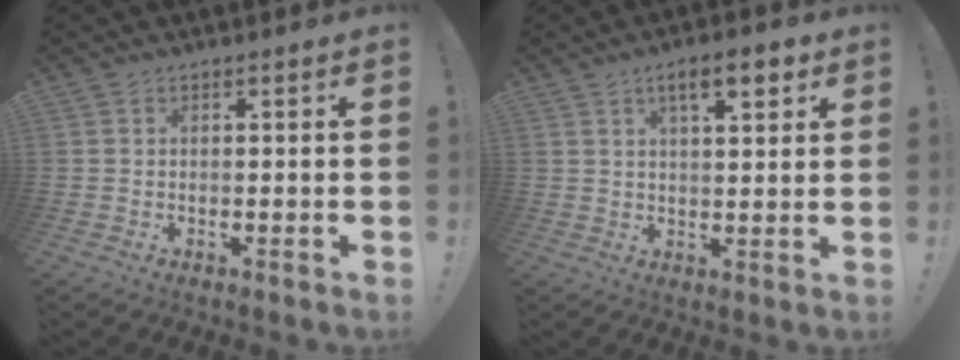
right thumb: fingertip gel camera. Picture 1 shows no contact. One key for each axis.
{"total": 8.0, "fx": 4.1, "fy": 2.6, "fz": 6.3, "tx": -0.079, "ty": -0.017, "tz": 0.061}